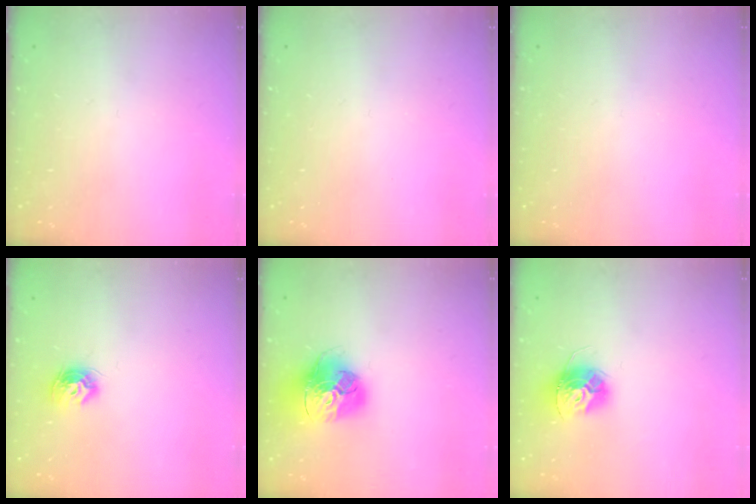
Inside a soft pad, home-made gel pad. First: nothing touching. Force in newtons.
{"total": 0.0}
{"total": 0.0}
{"total": 8.3, "press": 8.3, "slide": 0.2}
{"total": 18.4, "press": 18.3, "slide": 1.8}
{"total": 11.3, "press": 11.3, "slide": 0.7}